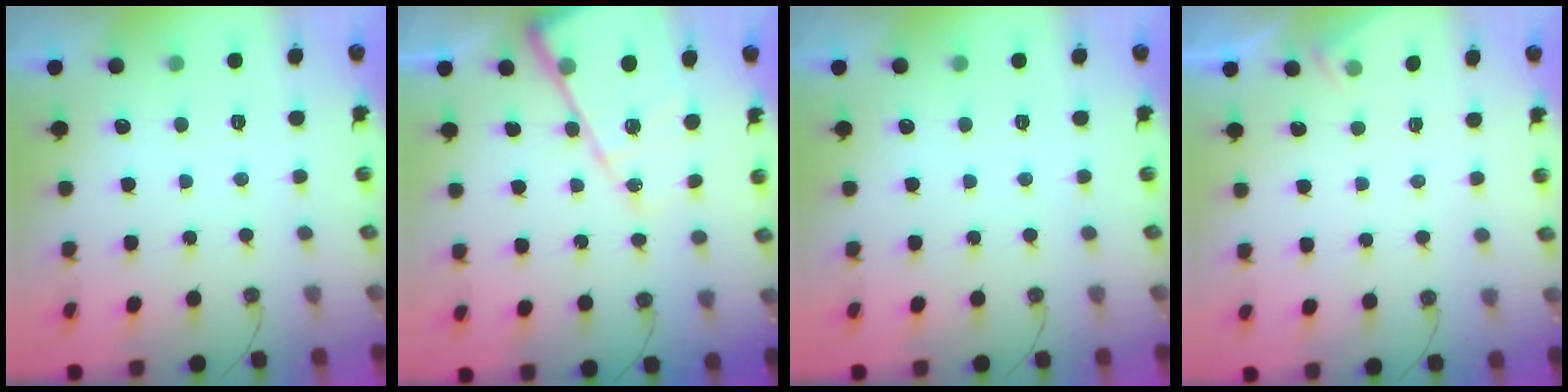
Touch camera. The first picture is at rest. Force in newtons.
{"total": 16.6, "press": 16.5, "slide": 1.7}
{"total": 0.0}
{"total": 2.2, "press": 2.1, "slide": 0.4}